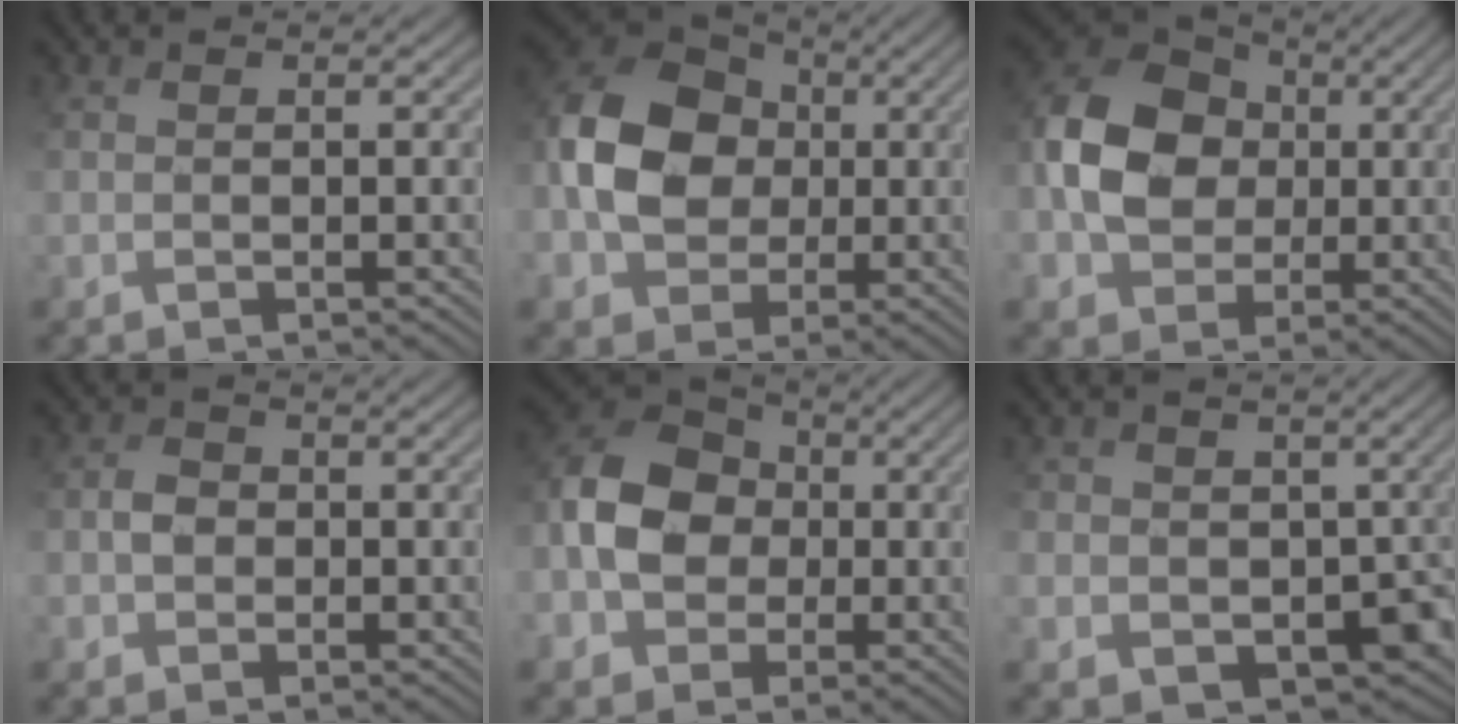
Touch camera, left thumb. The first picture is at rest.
{"total": 11.0, "force": [0.3, 8.7, 6.6], "torque": [-0.155, 0.014, -0.007]}
{"total": 9.9, "force": [0.5, 8.0, 5.8], "torque": [-0.136, 0.019, -0.003]}
{"total": 1.9, "force": [-0.2, 1.8, 0.5], "torque": [-0.009, 0.007, -0.008]}
{"total": 9.1, "force": [-0.7, 7.4, 5.3], "torque": [-0.130, 0.000, -0.024]}
{"total": 8.5, "force": [-1.7, 7.5, 3.7], "torque": [-0.086, -0.030, -0.024]}